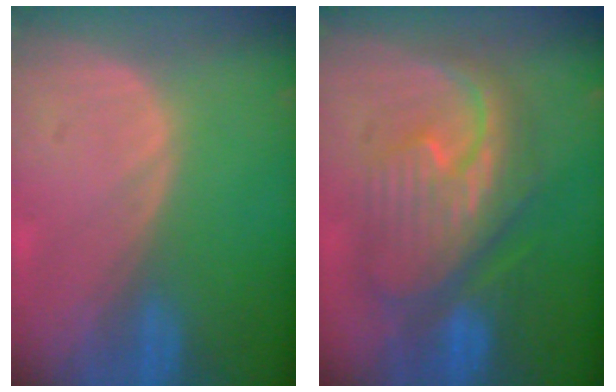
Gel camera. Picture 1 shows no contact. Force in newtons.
{"total": 10.7, "press": 10.7, "slide": 0.9}